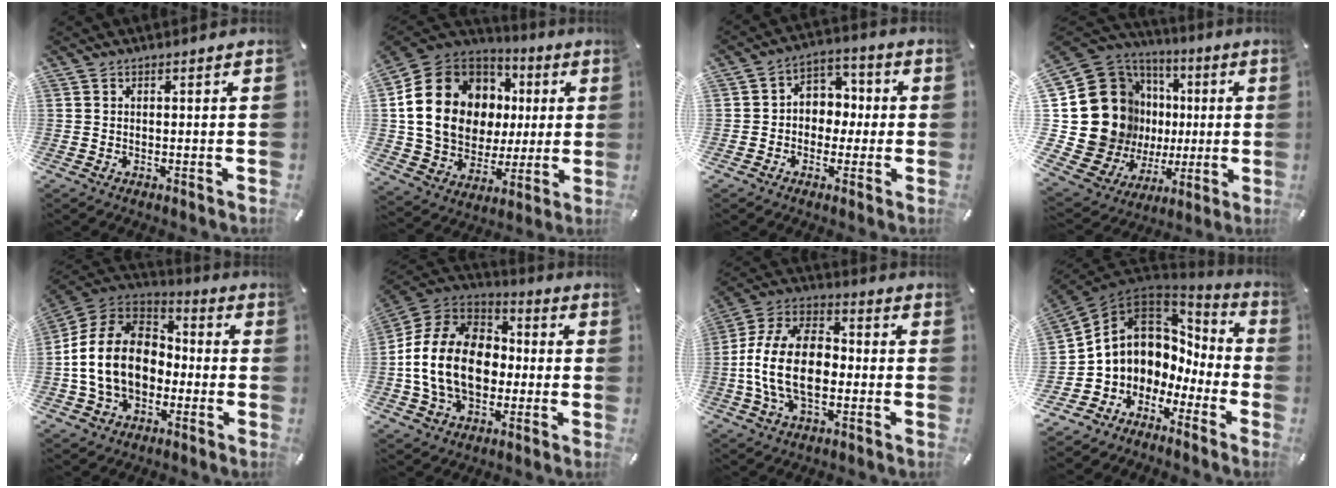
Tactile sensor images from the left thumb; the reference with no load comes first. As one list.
[{"total": 18.4, "force": [2.1, 15.9, 9.0], "torque": [-0.181, -0.010, 0.052]}, {"total": 6.8, "force": [-1.2, 6.2, 2.4], "torque": [-0.039, 0.014, -0.025]}, {"total": 23.7, "force": [2.5, 19.7, 12.9], "torque": [-0.244, -0.052, 0.093]}, {"total": 16.7, "force": [-3.1, 13.2, 9.9], "torque": [-0.217, 0.032, -0.057]}, {"total": 18.3, "force": [-3.0, 13.9, 11.6], "torque": [-0.258, 0.028, -0.057]}, {"total": 15.9, "force": [-3.3, 10.1, 11.8], "torque": [-0.261, 0.010, -0.063]}, {"total": 9.2, "force": [2.5, 8.3, 3.1], "torque": [-0.087, -0.038, 0.050]}]